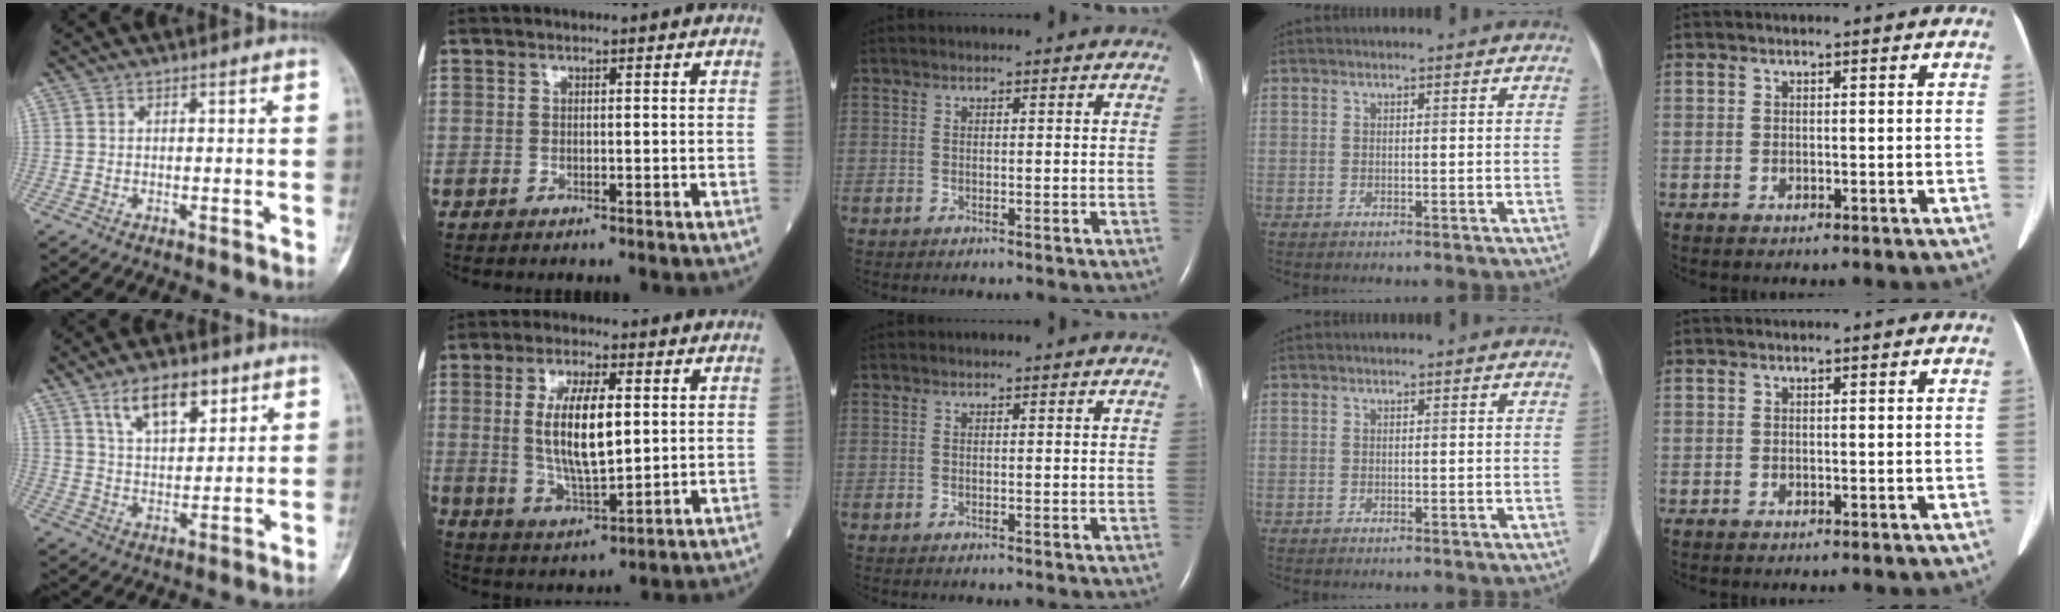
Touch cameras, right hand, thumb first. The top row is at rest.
{"thumb": {"total": 11.0, "force": [6.3, 5.3, 7.3], "torque": [-0.102, -0.029, 0.114]}, "index": {"total": 10.6, "force": [1.6, 3.0, 10.0], "torque": [-0.199, -0.003, 0.034]}}